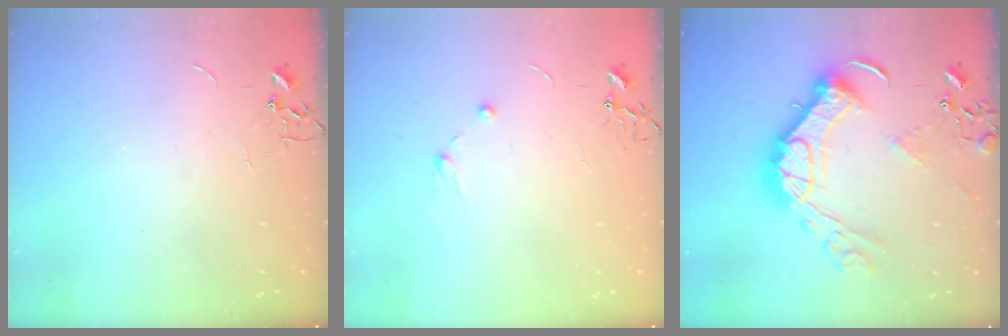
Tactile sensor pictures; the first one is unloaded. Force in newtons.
{"total": 7.3, "press": 7.2, "slide": 1.2}
{"total": 18.4, "press": 18.3, "slide": 1.6}